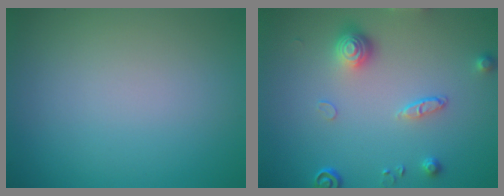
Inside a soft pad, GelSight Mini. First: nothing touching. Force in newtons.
{"total": 3.4, "press": 2.9, "slide": 1.7}